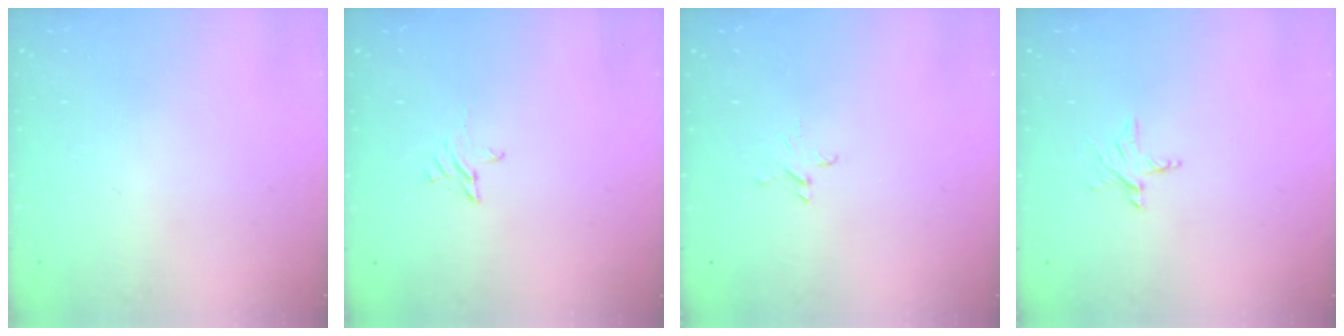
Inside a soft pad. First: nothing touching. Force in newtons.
{"total": 2.6, "press": 2.6, "slide": 0.2}
{"total": 2.2, "press": 2.2, "slide": 0.2}
{"total": 3.7, "press": 3.7, "slide": 0.3}